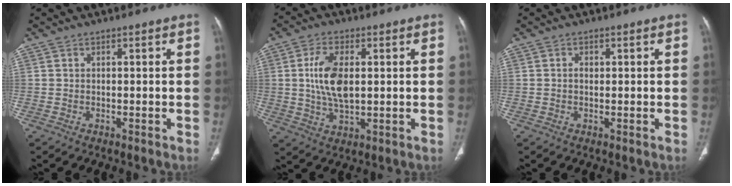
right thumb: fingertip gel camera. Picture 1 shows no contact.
{"total": 9.2, "force": [1.2, 4.7, 7.8], "torque": [-0.155, -0.005, 0.026]}
{"total": 0.8, "force": [0.1, 0.6, 0.5], "torque": [-0.010, 0.003, 0.003]}